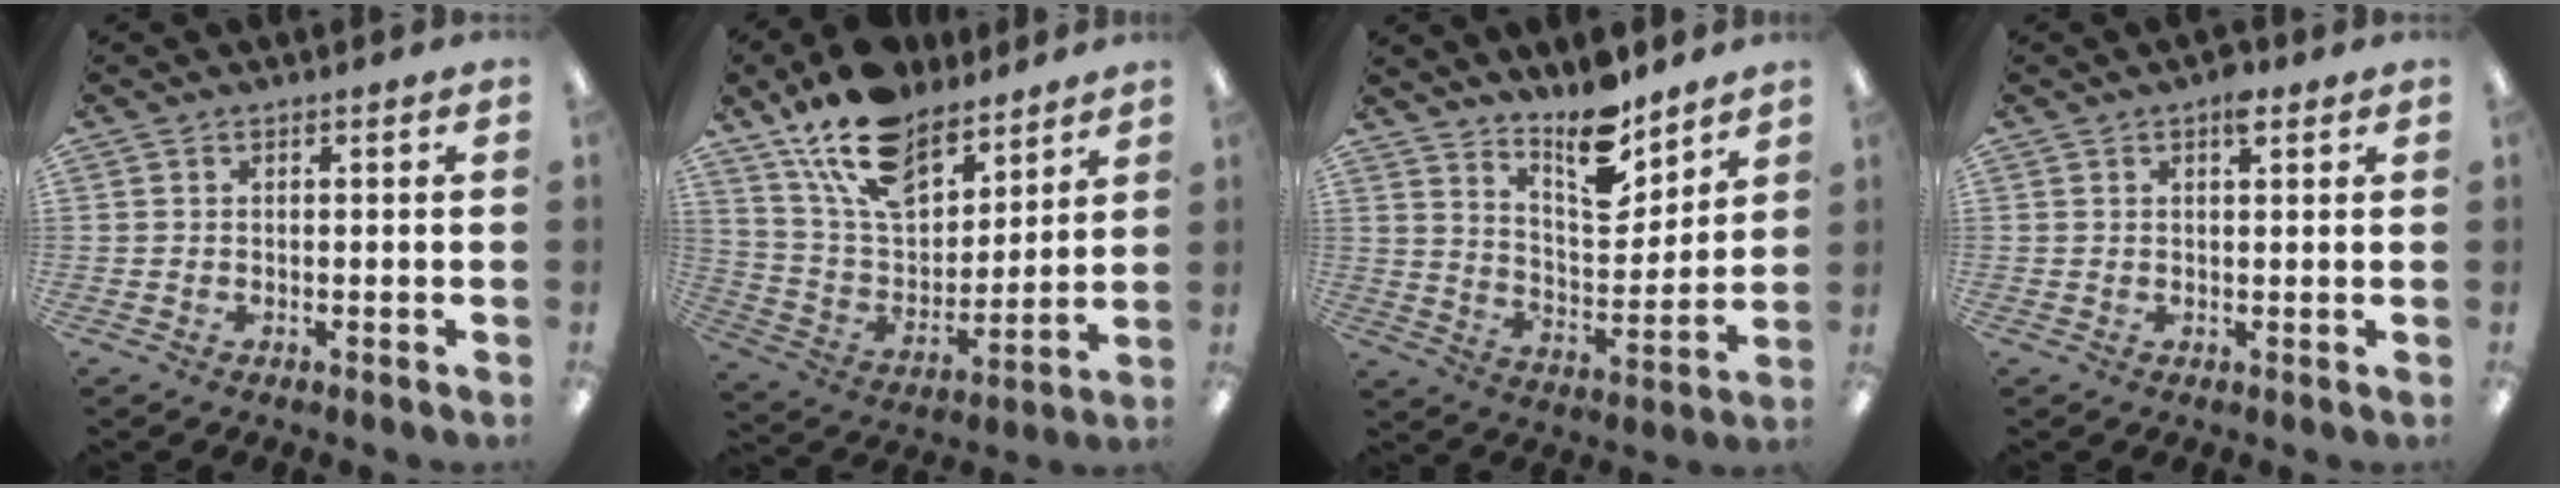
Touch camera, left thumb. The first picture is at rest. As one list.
[{"total": 18.4, "force": [13.8, 8.9, 8.4], "torque": [-0.172, -0.071, 0.251]}, {"total": 13.3, "force": [10.6, 4.8, 6.3], "torque": [-0.092, -0.077, 0.187]}, {"total": 3.4, "force": [1.9, 1.5, 2.4], "torque": [-0.019, -0.008, 0.026]}]